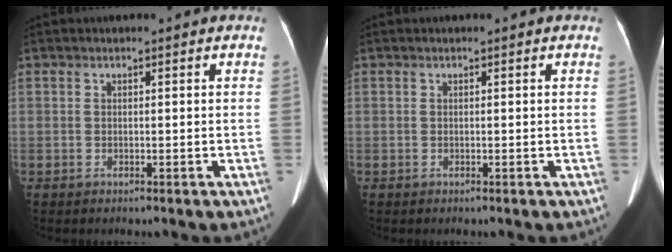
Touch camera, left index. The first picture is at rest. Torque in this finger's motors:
{"motor_torque": [-0.01, 0.02, 0.00, 0.00]}